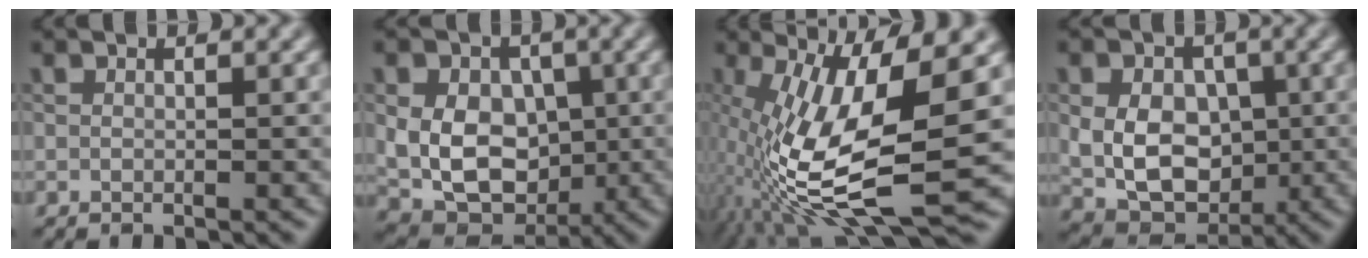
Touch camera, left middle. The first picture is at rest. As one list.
[{"total": 8.7, "force": [0.0, 6.5, 5.8], "torque": [-0.086, -0.012, -0.001]}, {"total": 13.7, "force": [-2.3, 3.9, 12.9], "torque": [-0.266, -0.014, -0.038]}, {"total": 7.7, "force": [0.0, 5.8, 5.1], "torque": [-0.082, -0.012, -0.001]}]